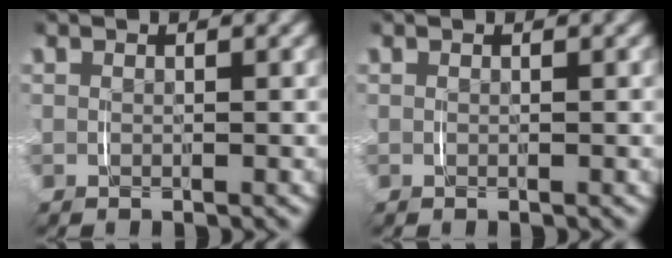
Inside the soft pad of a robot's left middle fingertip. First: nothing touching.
{"total": 0.0}